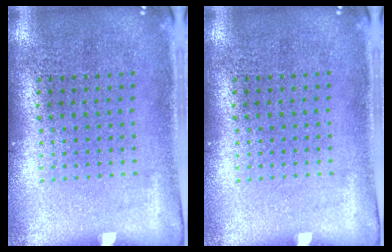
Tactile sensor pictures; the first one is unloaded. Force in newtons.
{"total": 0.0}